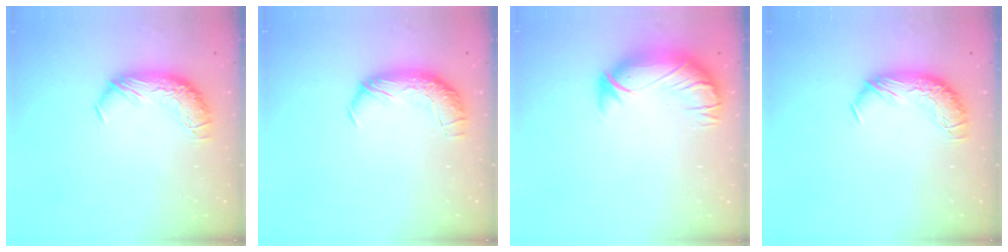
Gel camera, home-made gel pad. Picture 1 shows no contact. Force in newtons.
{"total": 2.4, "press": 1.1, "slide": 2.2}
{"total": 3.0, "press": 0.4, "slide": 2.9}
{"total": 0.0}